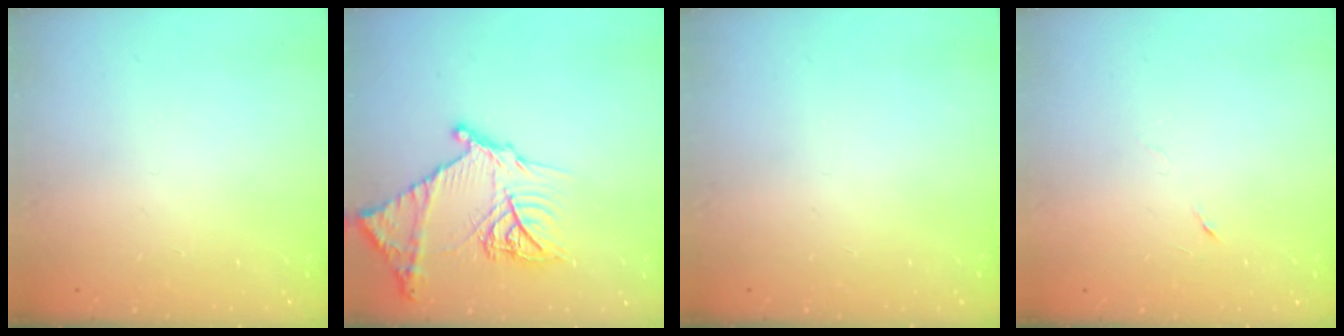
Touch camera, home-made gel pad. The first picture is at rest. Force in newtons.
{"total": 20.3, "press": 20.3, "slide": 1.7}
{"total": 0.0}
{"total": 2.9, "press": 2.7, "slide": 1.0}